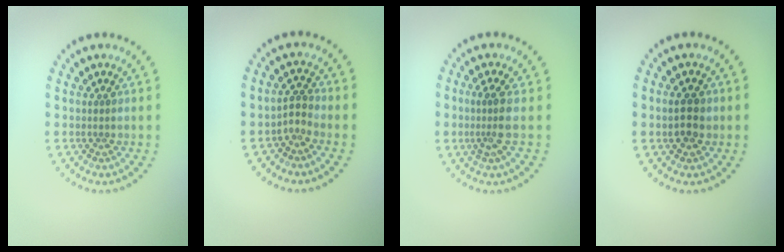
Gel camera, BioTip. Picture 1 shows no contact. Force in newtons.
{"total": 1.4, "press": 1.0, "slide": 1.0}
{"total": 2.5, "press": 1.9, "slide": 1.6}
{"total": 2.3, "press": 2.3, "slide": 0.1}